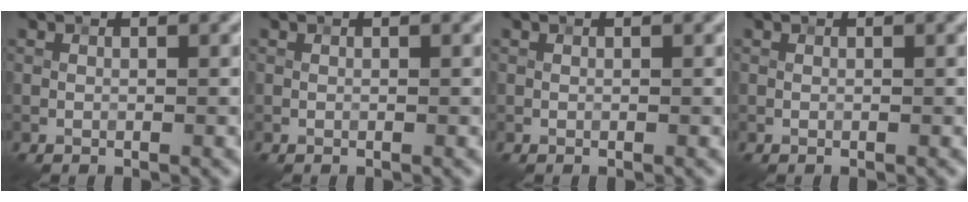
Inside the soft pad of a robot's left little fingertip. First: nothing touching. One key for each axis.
{"total": 0.0}
{"total": 0.0}
{"total": 0.0}